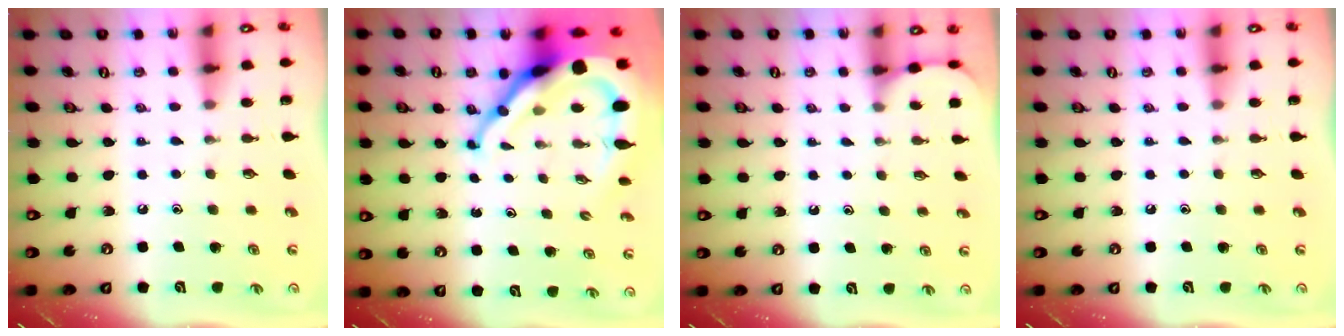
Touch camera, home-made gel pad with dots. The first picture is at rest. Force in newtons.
{"total": 16.4, "press": 16.3, "slide": 1.4}
{"total": 1.4, "press": 1.4, "slide": 0.0}
{"total": 0.0}